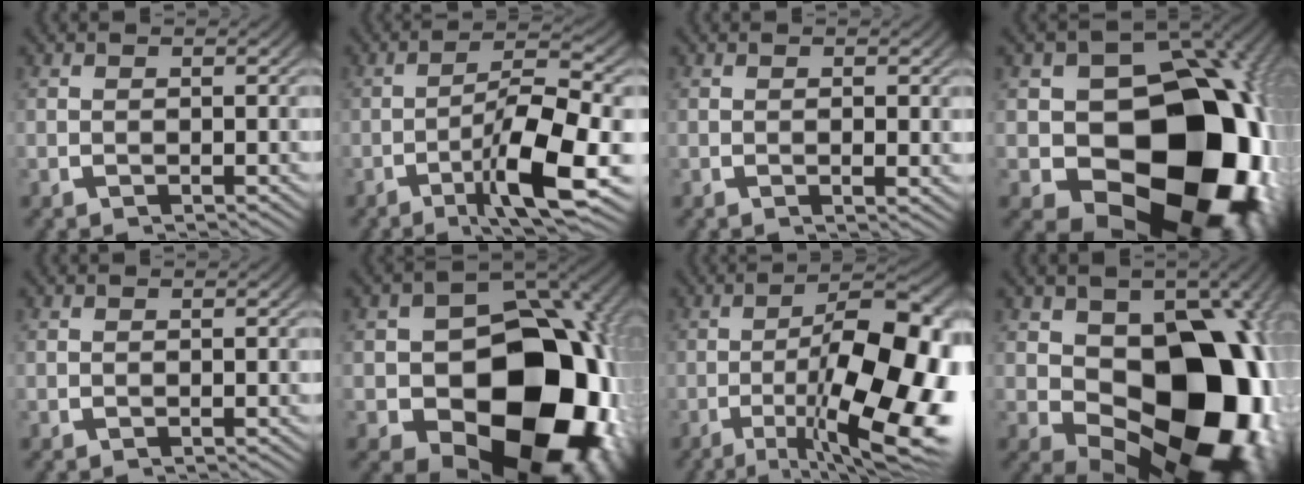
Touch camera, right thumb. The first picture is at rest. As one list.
[{"total": 8.1, "force": [-2.6, 2.5, 7.3], "torque": [-0.132, -0.013, -0.044]}, {"total": 0.8, "force": [0.1, 0.2, 0.8], "torque": [-0.012, -0.003, 0.000]}, {"total": 30.6, "force": [-4.5, 20.5, 22.2], "torque": [-0.350, -0.087, -0.038]}, {"total": 0.0}, {"total": 25.8, "force": [-4.3, 16.6, 19.2], "torque": [-0.312, -0.085, -0.028]}, {"total": 16.6, "force": [-3.8, 7.8, 14.1], "torque": [-0.220, -0.043, -0.038]}, {"total": 22.6, "force": [-2.8, 14.5, 17.1], "torque": [-0.279, -0.078, -0.007]}]